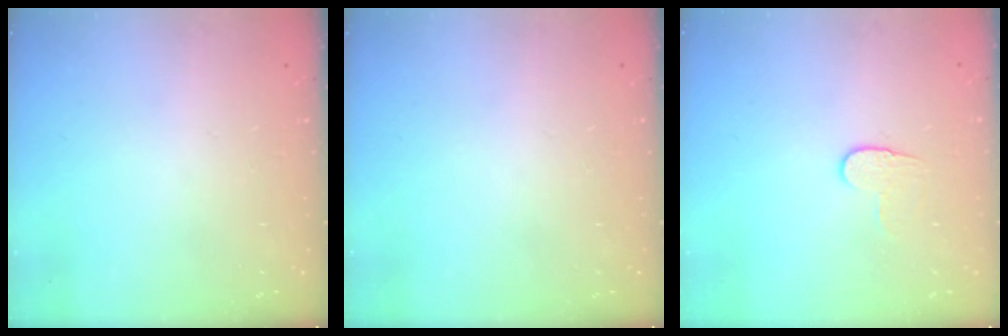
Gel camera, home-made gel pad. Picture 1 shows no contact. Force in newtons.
{"total": 0.0}
{"total": 6.1, "press": 6.1, "slide": 0.5}